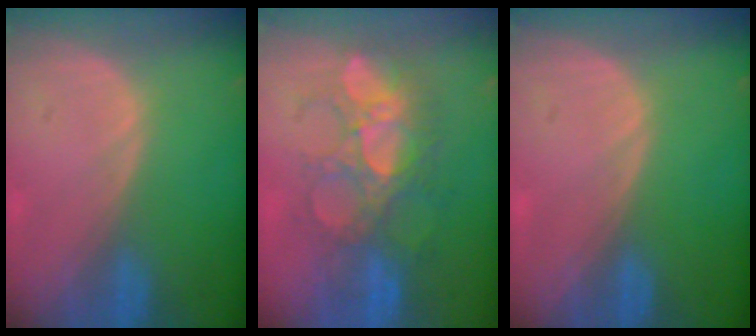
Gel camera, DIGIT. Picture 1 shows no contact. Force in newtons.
{"total": 8.8, "press": 8.6, "slide": 1.5}
{"total": 0.0}